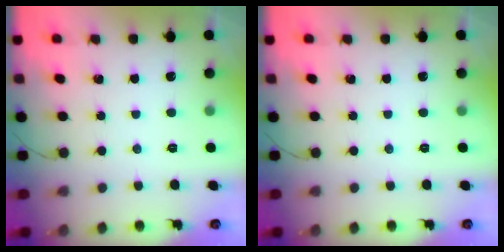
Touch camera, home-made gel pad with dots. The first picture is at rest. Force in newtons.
{"total": 0.0}